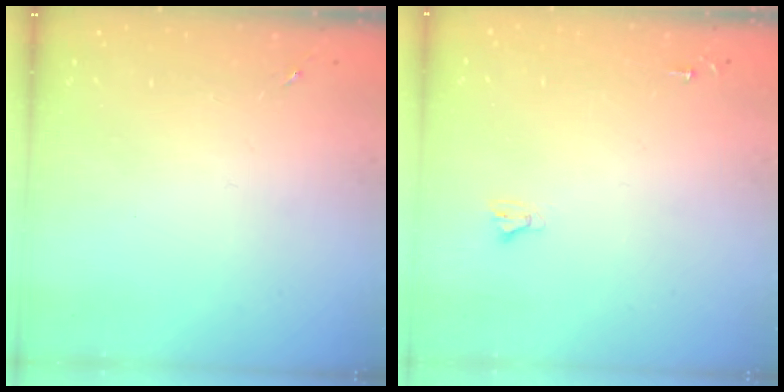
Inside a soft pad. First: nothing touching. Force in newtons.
{"total": 2.0, "press": 2.0, "slide": 0.2}